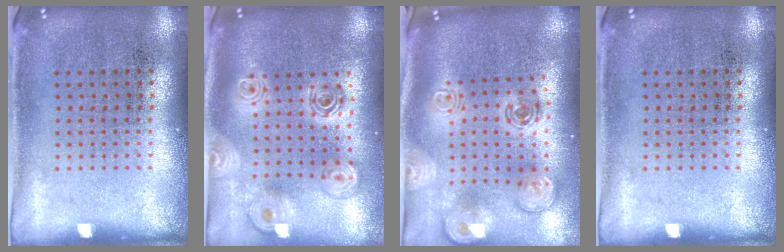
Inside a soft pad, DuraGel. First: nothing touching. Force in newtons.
{"total": 2.3, "press": 1.8, "slide": 1.4}
{"total": 2.6, "press": 1.8, "slide": 1.8}
{"total": 0.0}